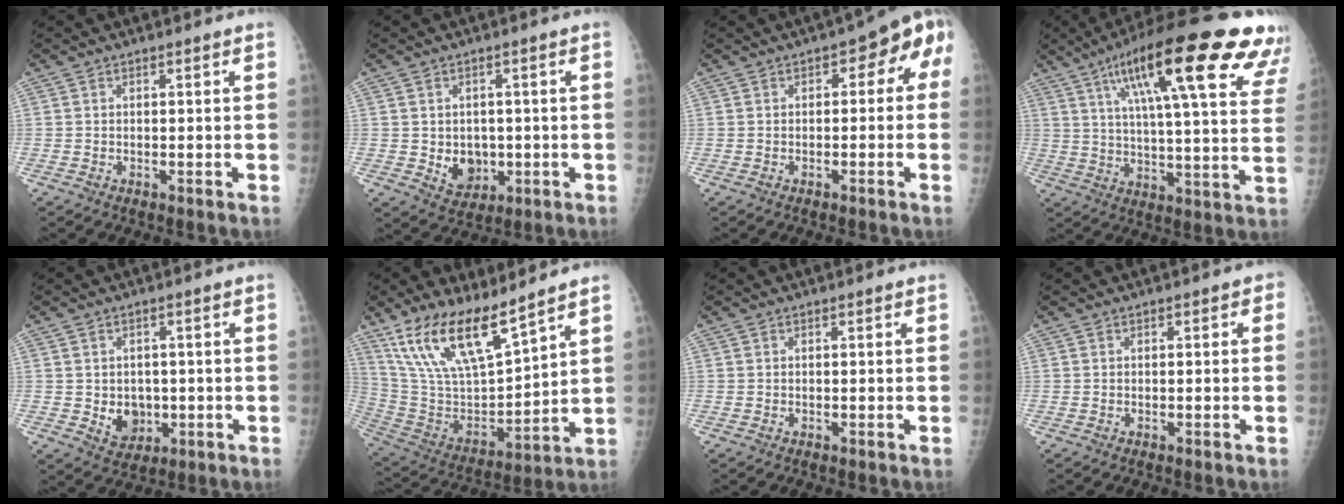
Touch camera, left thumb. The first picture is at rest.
{"total": 5.8, "force": [-0.7, 4.8, 3.2], "torque": [-0.019, -0.002, 0.005]}
{"total": 6.2, "force": [0.1, 3.4, 5.1], "torque": [-0.030, 0.030, -0.012]}
{"total": 29.0, "force": [15.5, 6.5, 23.7], "torque": [-0.325, -0.014, 0.221]}
{"total": 5.5, "force": [-0.7, 4.6, 2.9], "torque": [-0.016, -0.001, 0.003]}
{"total": 17.9, "force": [13.0, 5.2, 11.2], "torque": [-0.189, -0.061, 0.262]}
{"total": 0.0}
{"total": 1.0, "force": [0.1, 0.7, 0.7], "torque": [0.004, 0.004, -0.005]}